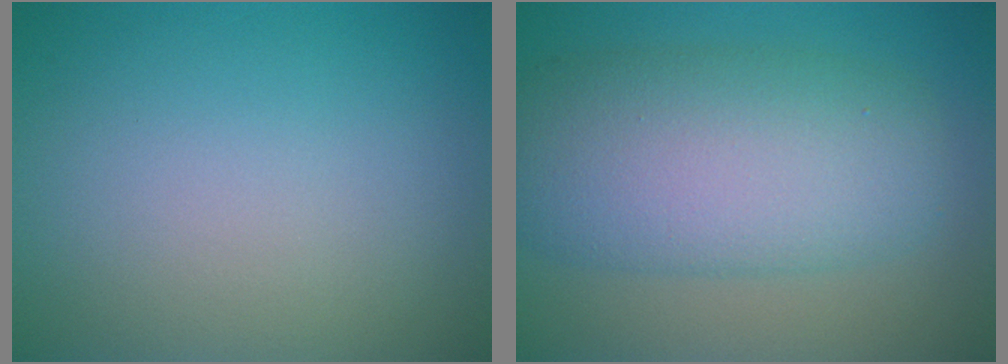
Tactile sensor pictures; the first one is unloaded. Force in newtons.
{"total": 9.4, "press": 9.4, "slide": 0.1}